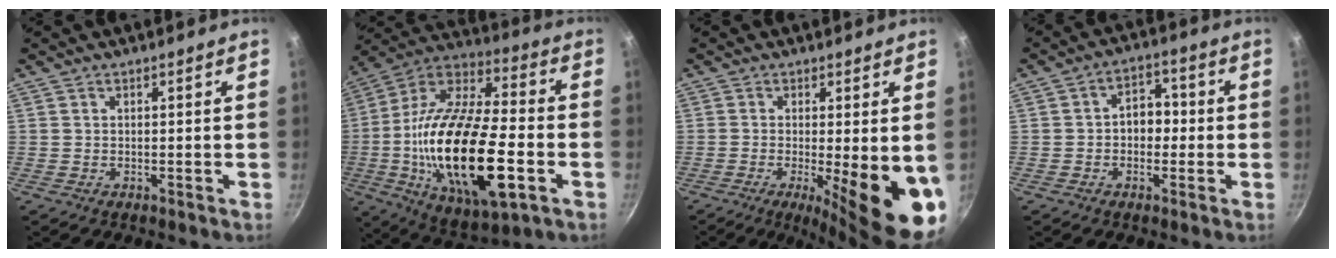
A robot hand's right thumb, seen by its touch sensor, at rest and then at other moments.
{"total": 30.4, "force": [-6.2, 12.9, 26.9], "torque": [-0.493, 0.015, -0.109]}
{"total": 14.3, "force": [-3.0, 3.8, 13.5], "torque": [-0.172, -0.016, -0.036]}
{"total": 5.9, "force": [-0.5, 4.5, 3.8], "torque": [-0.014, 0.018, -0.016]}